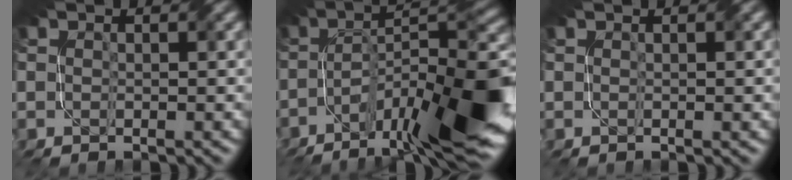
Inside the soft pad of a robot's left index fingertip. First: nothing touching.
{"total": 14.7, "force": [-6.9, 3.3, 12.5], "torque": [-0.201, 0.002, -0.116]}
{"total": 1.0, "force": [0.5, 0.3, 0.9], "torque": [-0.009, 0.000, -0.001]}